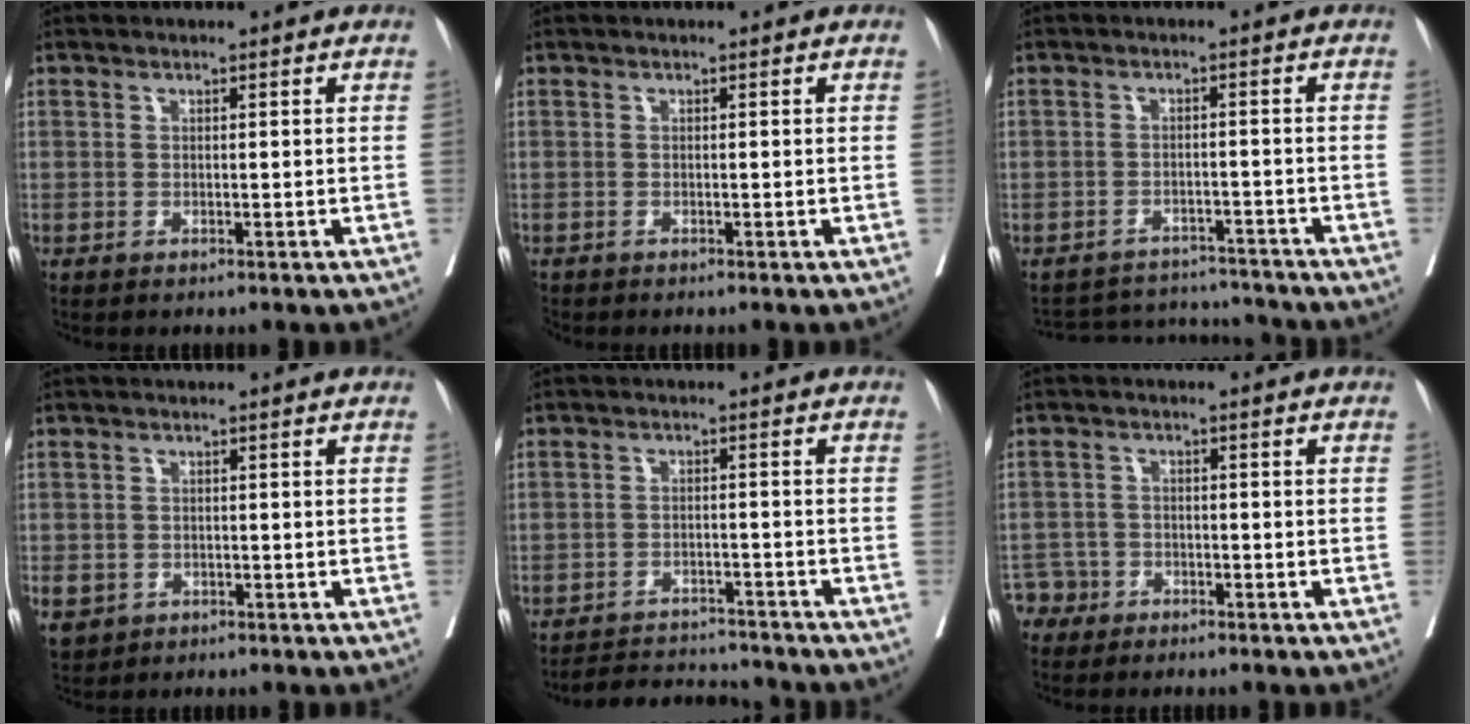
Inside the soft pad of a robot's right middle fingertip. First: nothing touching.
{"total": 0.8, "force": [-0.8, 0.0, 0.0], "torque": [-0.004, -0.004, -0.019]}
{"total": 9.7, "force": [-9.5, 2.1, 0.2], "torque": [0.000, 0.017, -0.130]}
{"total": 5.3, "force": [-2.4, 4.5, 1.5], "torque": [-0.042, 0.000, -0.030]}
{"total": 8.3, "force": [-8.2, 1.2, 0.8], "torque": [-0.009, 0.005, -0.122]}
{"total": 3.3, "force": [-2.5, 2.1, -0.8], "torque": [0.010, 0.008, -0.049]}